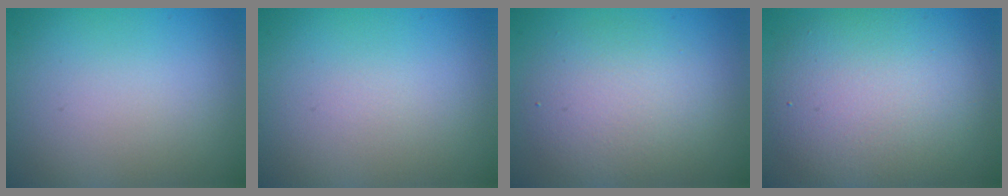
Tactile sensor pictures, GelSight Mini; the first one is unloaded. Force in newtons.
{"total": 0.0}
{"total": 4.0, "press": 4.0, "slide": 0.1}
{"total": 7.3, "press": 7.3, "slide": 0.4}